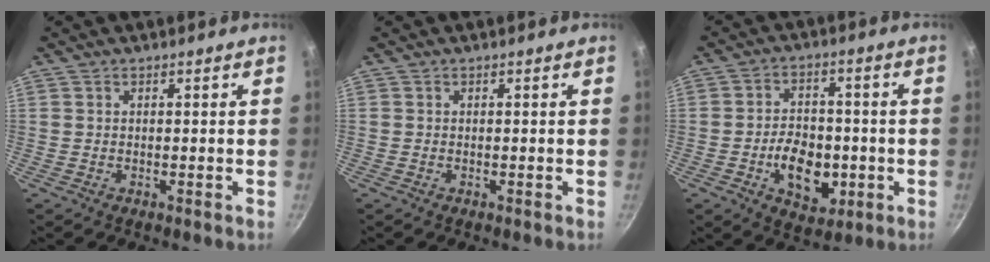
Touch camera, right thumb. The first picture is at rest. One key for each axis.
{"total": 0.0}
{"total": 11.2, "fx": -2.9, "fy": 7.5, "fz": 7.9, "tx": -0.095, "ty": 0.014, "tz": -0.041}